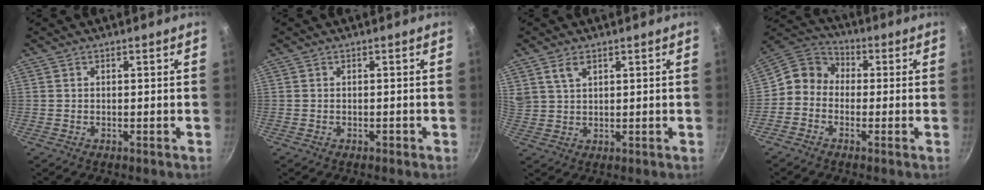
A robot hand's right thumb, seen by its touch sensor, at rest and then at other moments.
{"total": 0.6, "force": [-0.4, 0.3, 0.3], "torque": [-0.004, 0.004, -0.003]}
{"total": 4.5, "force": [2.6, 2.5, 2.6], "torque": [-0.042, -0.005, 0.056]}
{"total": 7.3, "force": [-1.0, 6.4, 3.4], "torque": [-0.045, 0.035, -0.047]}